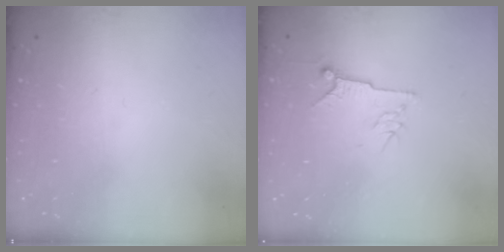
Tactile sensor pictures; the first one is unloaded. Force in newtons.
{"total": 6.6, "press": 6.5, "slide": 1.1}